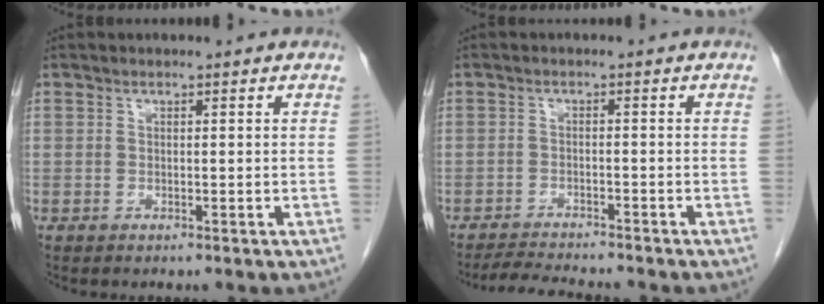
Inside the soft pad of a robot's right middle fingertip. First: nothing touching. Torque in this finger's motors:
{"motor_torque": [0.03, -0.03, 0.00, 0.02]}